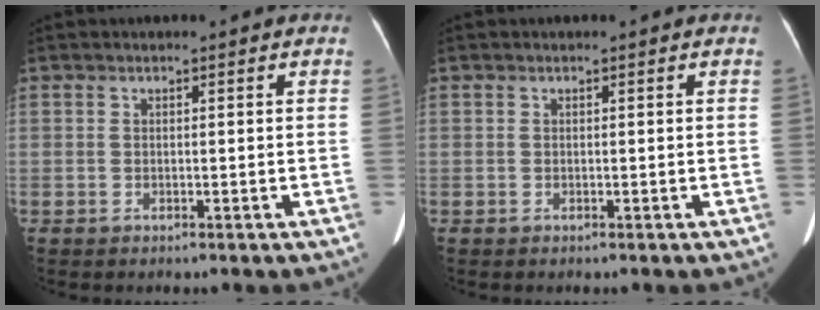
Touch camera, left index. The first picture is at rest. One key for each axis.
{"total": 0.0}